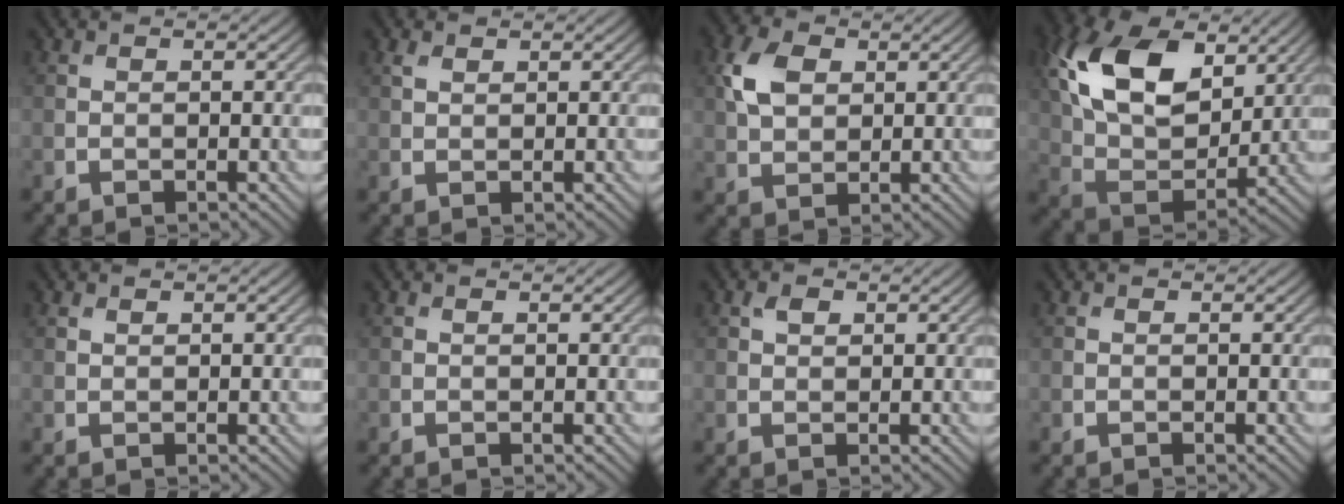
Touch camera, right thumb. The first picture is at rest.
{"total": 1.3, "force": [0.9, 0.6, 0.6], "torque": [-0.018, 0.003, 0.018]}
{"total": 5.3, "force": [1.7, 3.6, 3.5], "torque": [-0.084, 0.010, 0.029]}
{"total": 15.6, "force": [6.1, 9.4, 10.9], "torque": [-0.240, 0.016, 0.112]}
{"total": 0.7, "force": [0.6, 0.2, 0.2], "torque": [-0.005, 0.001, 0.013]}
{"total": 0.0}
{"total": 1.4, "force": [0.7, 0.9, 0.8], "torque": [-0.015, 0.002, 0.013]}
{"total": 0.0}